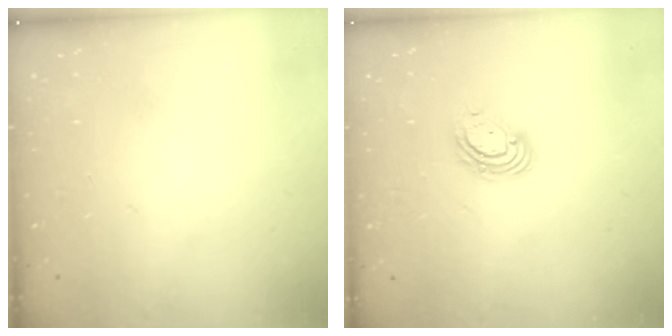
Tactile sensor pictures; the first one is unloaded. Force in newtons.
{"total": 6.4, "press": 6.3, "slide": 1.2}